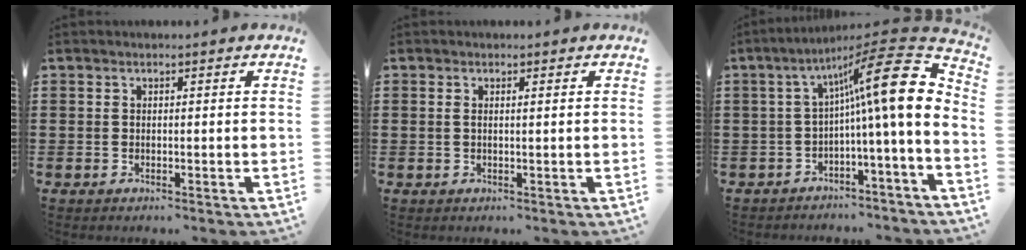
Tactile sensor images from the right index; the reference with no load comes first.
{"total": 0.7, "force": [0.2, 0.0, 0.7], "torque": [-0.014, -0.001, 0.004]}
{"total": 14.0, "force": [1.3, 2.5, 13.7], "torque": [-0.207, -0.025, -0.002]}